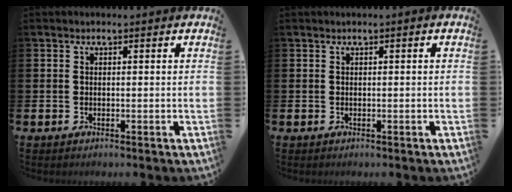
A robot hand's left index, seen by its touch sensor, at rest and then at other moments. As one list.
[{"total": 0.0}]